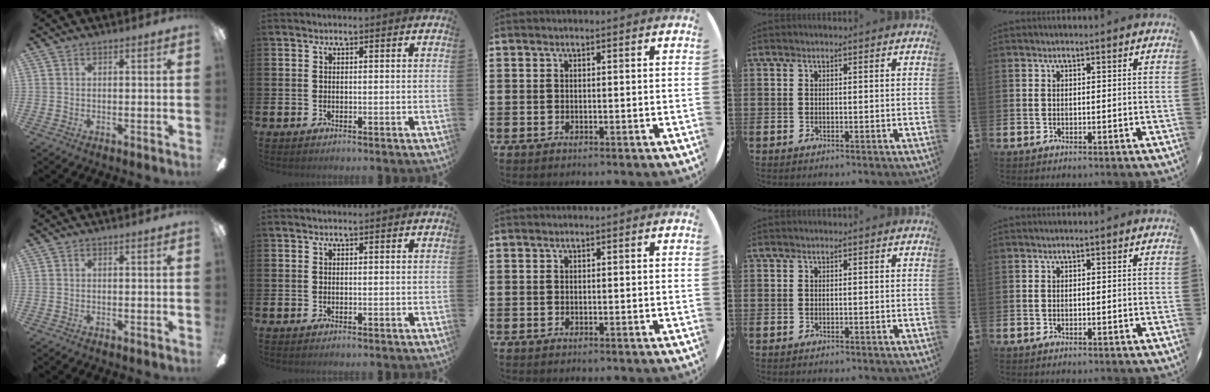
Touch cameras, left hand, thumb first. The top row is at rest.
{}